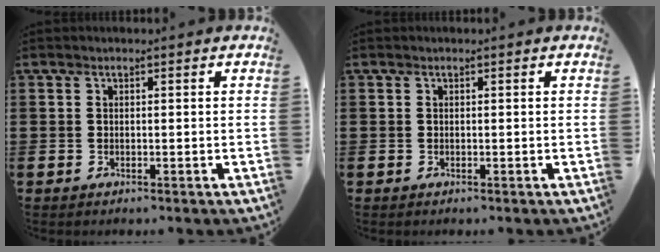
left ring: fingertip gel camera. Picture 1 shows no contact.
{"total": 0.0}